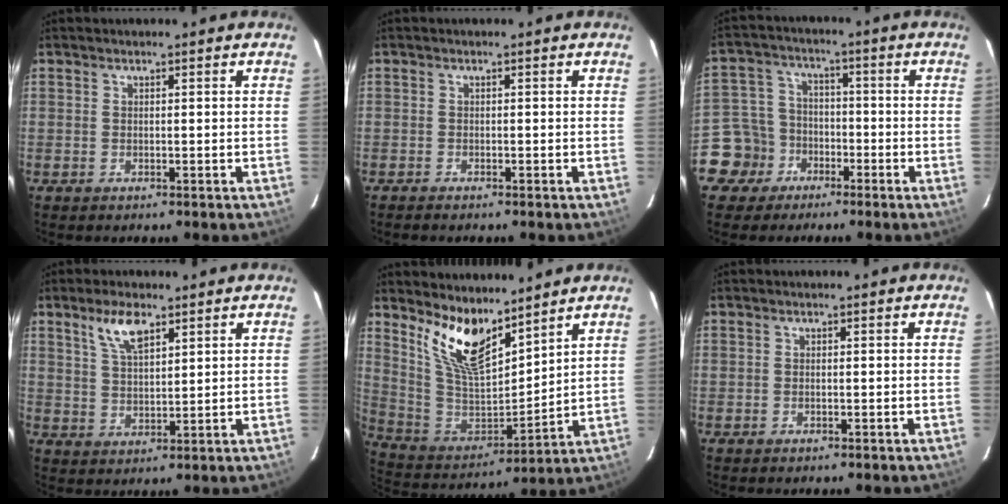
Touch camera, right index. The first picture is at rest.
{"total": 1.3, "force": [-1.2, 0.3, 0.4], "torque": [-0.015, -0.004, -0.021]}
{"total": 8.4, "force": [-4.6, 6.9, 0.5], "torque": [-0.033, 0.033, -0.084]}
{"total": 6.5, "force": [4.1, 2.5, 4.5], "torque": [-0.084, 0.006, 0.082]}
{"total": 14.5, "force": [10.3, 5.1, 8.8], "torque": [-0.175, -0.011, 0.210]}
{"total": 0.0}